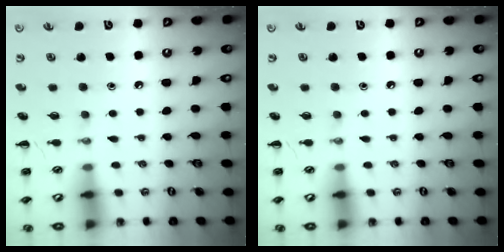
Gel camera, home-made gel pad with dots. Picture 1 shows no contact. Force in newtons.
{"total": 0.0}